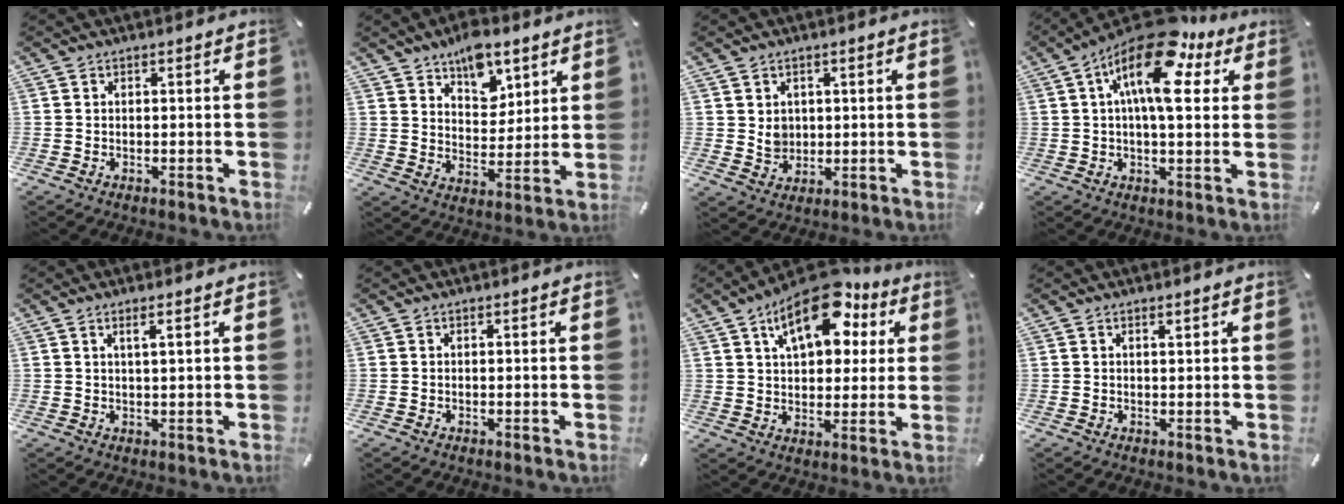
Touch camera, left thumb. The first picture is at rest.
{"total": 10.1, "force": [6.9, 6.1, 4.1], "torque": [-0.050, -0.039, 0.122]}
{"total": 4.2, "force": [1.5, 3.8, 0.7], "torque": [0.002, -0.003, 0.024]}
{"total": 17.9, "force": [7.8, 7.4, 14.3], "torque": [-0.255, -0.038, 0.122]}
{"total": 2.3, "force": [1.2, -0.1, 2.0], "torque": [-0.040, -0.002, 0.019]}
{"total": 0.0}
{"total": 16.5, "force": [8.6, 9.1, 10.8], "torque": [-0.166, -0.028, 0.147]}
{"total": 0.8, "force": [0.6, 0.1, 0.5], "torque": [-0.009, -0.001, 0.011]}